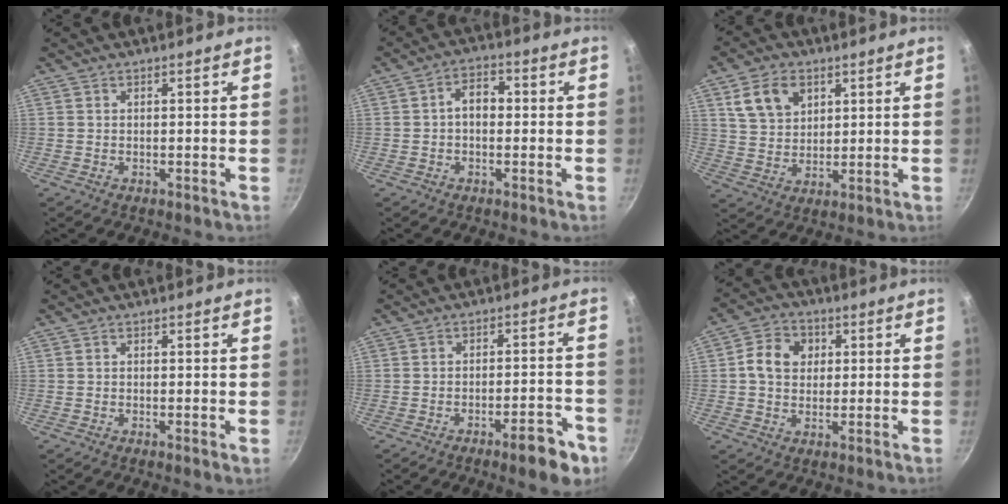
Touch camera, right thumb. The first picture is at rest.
{"total": 5.0, "force": [0.0, 3.3, 3.7], "torque": [-0.047, 0.020, -0.010]}
{"total": 9.3, "force": [4.3, 6.5, 5.0], "torque": [-0.069, -0.013, 0.085]}
{"total": 1.2, "force": [-0.1, 0.2, 1.2], "torque": [-0.025, -0.006, -0.004]}
{"total": 8.4, "force": [-5.0, 2.3, 6.4], "torque": [-0.080, 0.031, -0.068]}
{"total": 8.4, "force": [1.2, 6.9, 4.7], "torque": [-0.060, 0.009, 0.015]}